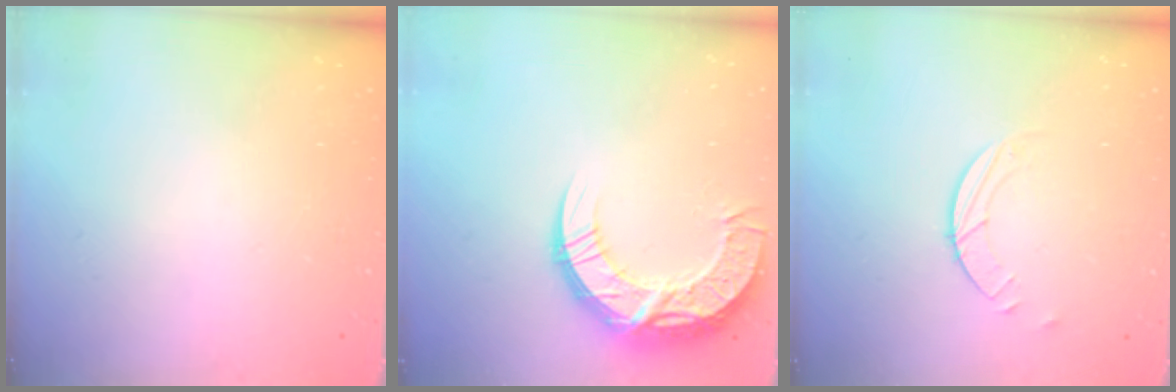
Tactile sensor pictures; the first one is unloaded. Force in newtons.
{"total": 15.3, "press": 15.3, "slide": 1.0}
{"total": 1.7, "press": 1.7, "slide": 0.2}